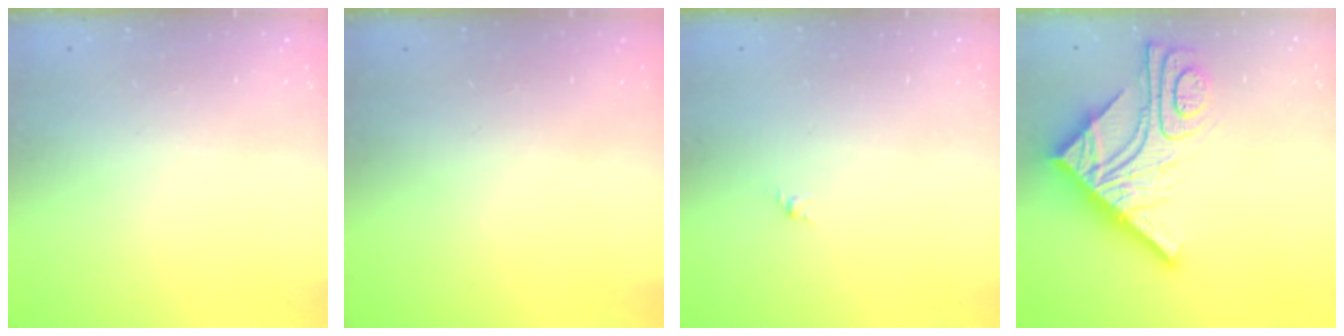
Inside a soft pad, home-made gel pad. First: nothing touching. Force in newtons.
{"total": 0.0}
{"total": 1.6, "press": 1.5, "slide": 0.6}
{"total": 16.8, "press": 16.8, "slide": 1.5}